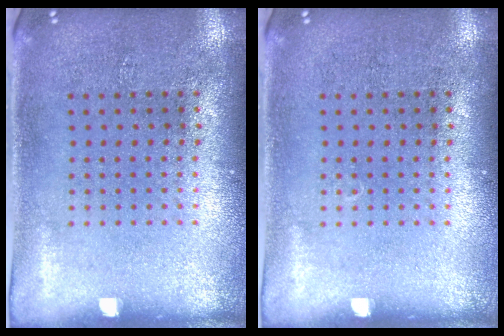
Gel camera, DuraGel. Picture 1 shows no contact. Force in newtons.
{"total": 0.0}